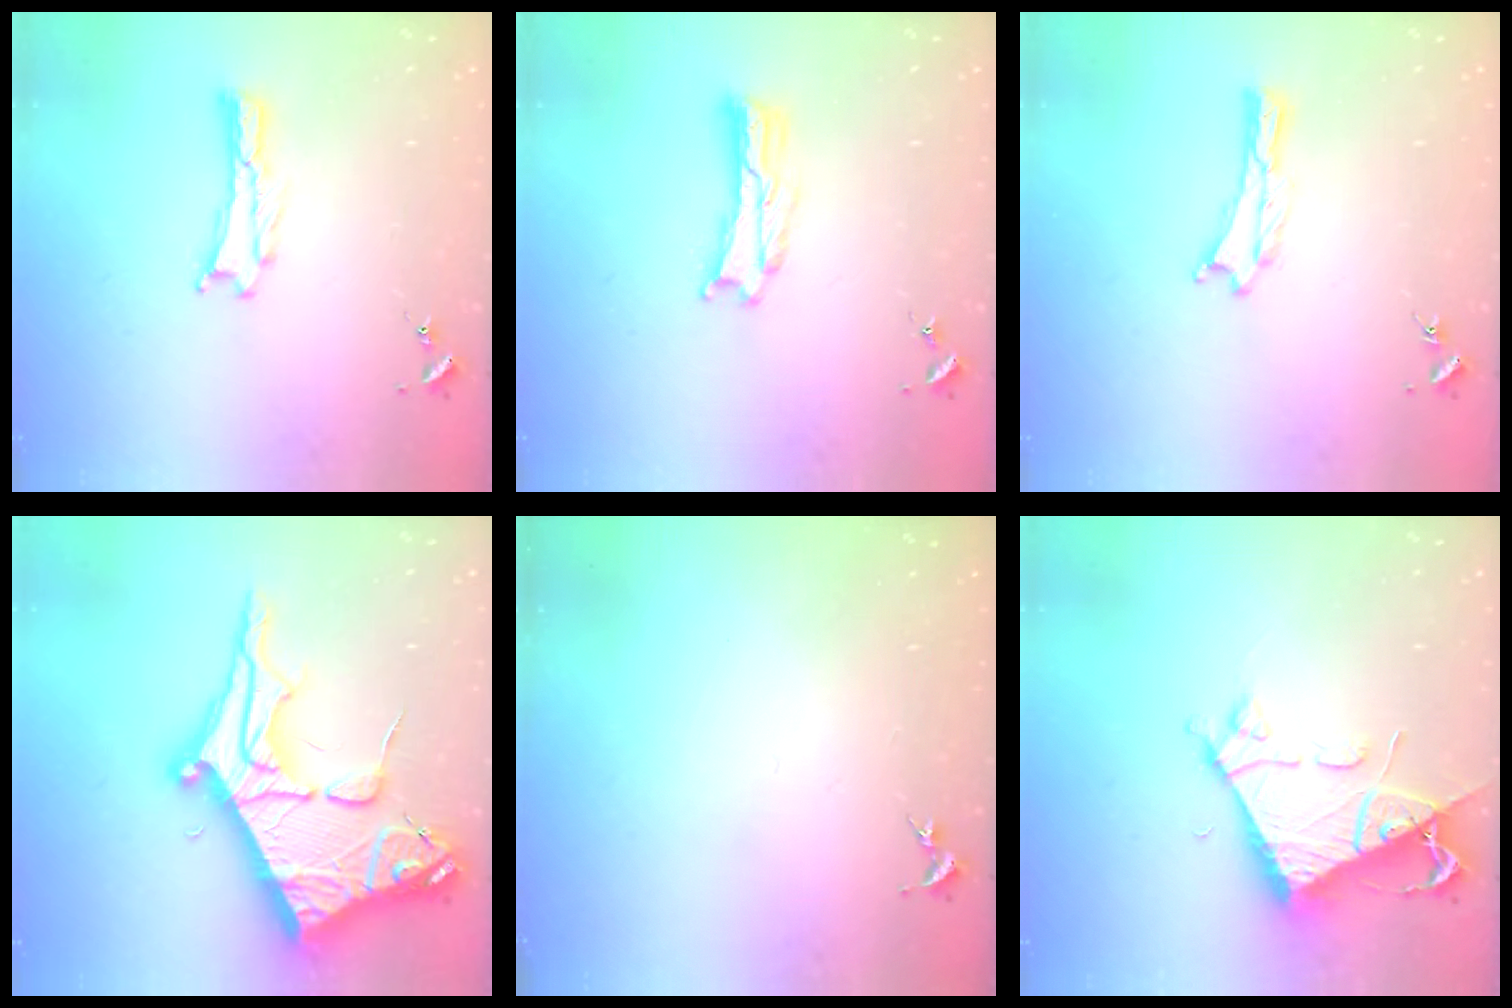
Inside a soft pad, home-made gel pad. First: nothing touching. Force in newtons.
{"total": 1.0, "press": 1.0, "slide": 0.2}
{"total": 0.0}
{"total": 12.4, "press": 12.4, "slide": 1.4}
{"total": 0.0}
{"total": 7.2, "press": 7.2, "slide": 0.7}